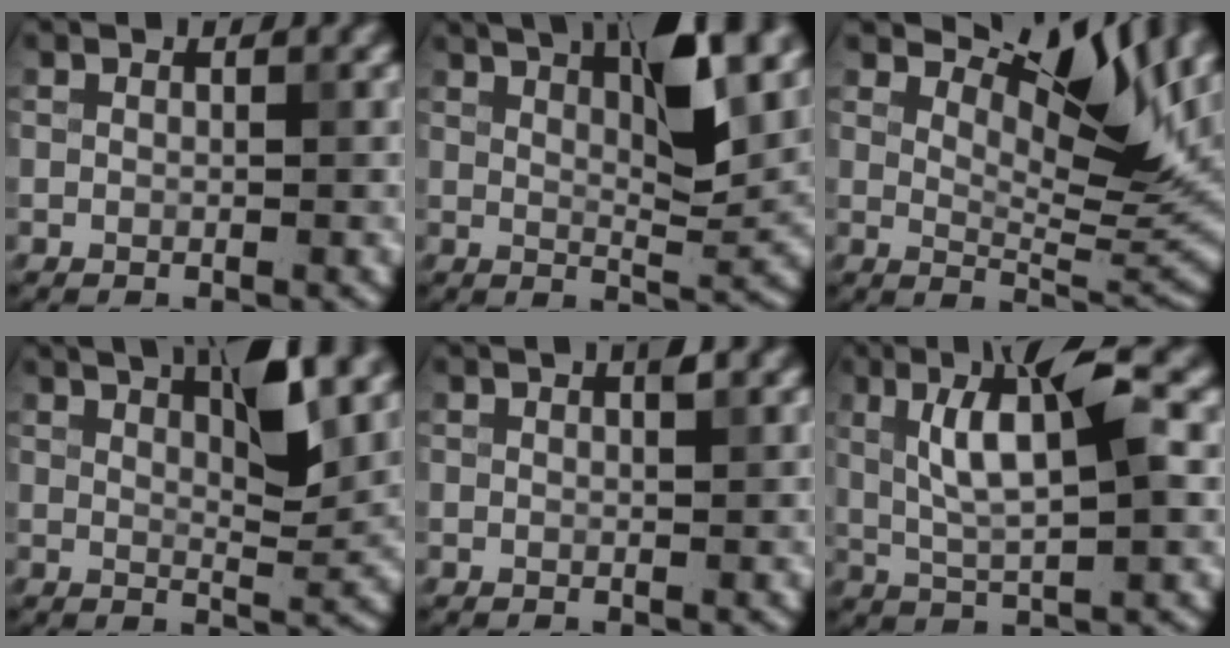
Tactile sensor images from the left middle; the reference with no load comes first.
{"total": 6.9, "force": [3.8, 1.4, 5.6], "torque": [-0.096, 0.013, 0.075]}
{"total": 9.6, "force": [5.4, 3.1, 7.3], "torque": [-0.122, 0.015, 0.107]}
{"total": 4.9, "force": [2.7, 0.8, 4.0], "torque": [-0.071, 0.008, 0.057]}
{"total": 0.7, "force": [-0.5, -0.5, -0.1], "torque": [-0.008, -0.001, 0.006]}
{"total": 6.3, "force": [0.4, 0.8, 6.3], "torque": [-0.129, 0.006, 0.026]}